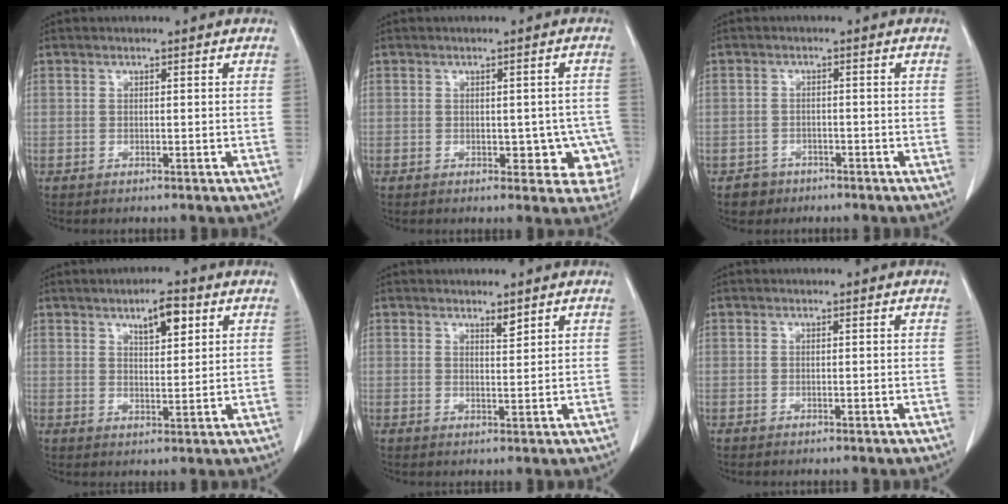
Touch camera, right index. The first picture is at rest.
{"total": 6.0, "force": [-1.0, 3.7, 4.6], "torque": [-0.023, 0.012, -0.006]}
{"total": 2.6, "force": [-1.6, 2.1, -0.1], "torque": [0.002, 0.011, -0.026]}
{"total": 5.2, "force": [2.8, 1.6, 4.1], "torque": [-0.066, 0.001, 0.047]}
{"total": 1.6, "force": [1.3, 0.3, 0.9], "torque": [-0.017, -0.007, 0.024]}
{"total": 0.0}